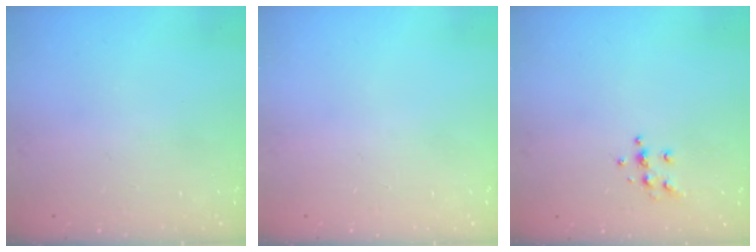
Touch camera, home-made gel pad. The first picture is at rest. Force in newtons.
{"total": 0.0}
{"total": 6.2, "press": 6.2, "slide": 0.6}